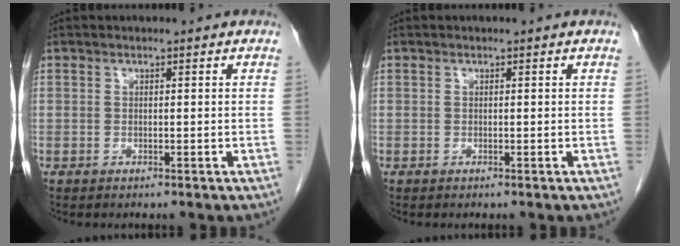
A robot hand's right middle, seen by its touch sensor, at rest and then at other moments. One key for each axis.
{"total": 0.0}